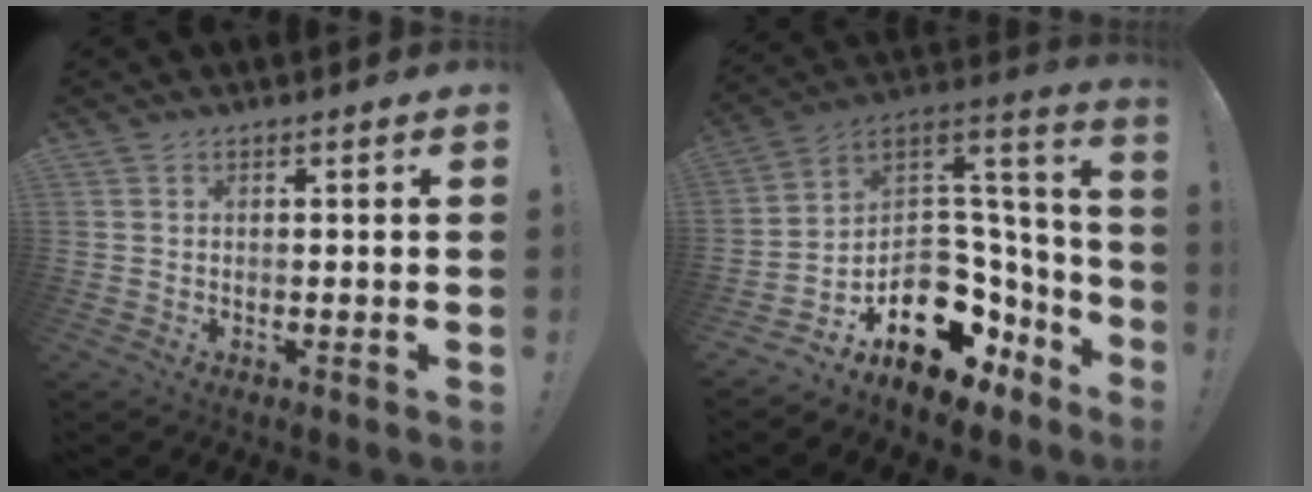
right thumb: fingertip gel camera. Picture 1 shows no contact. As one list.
[{"total": 16.9, "force": [-6.5, 12.5, 9.3], "torque": [-0.096, 0.016, -0.079]}]